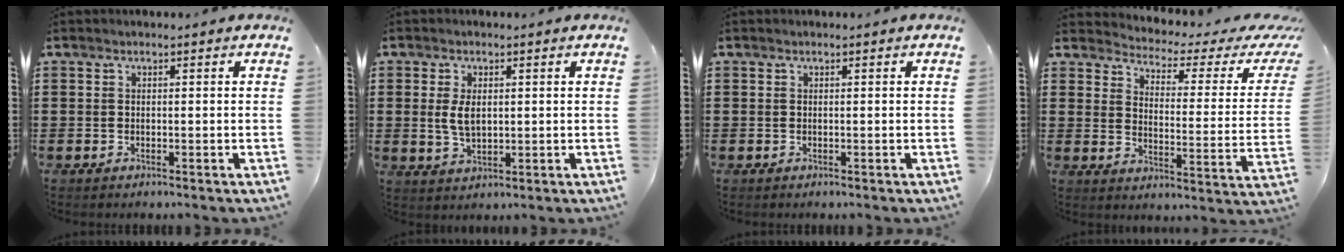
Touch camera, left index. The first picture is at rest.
{"total": 4.1, "force": [0.6, 2.3, 3.3], "torque": [-0.077, 0.005, 0.008]}
{"total": 0.0}
{"total": 2.8, "force": [2.3, 0.6, 1.4], "torque": [-0.037, -0.030, 0.029]}